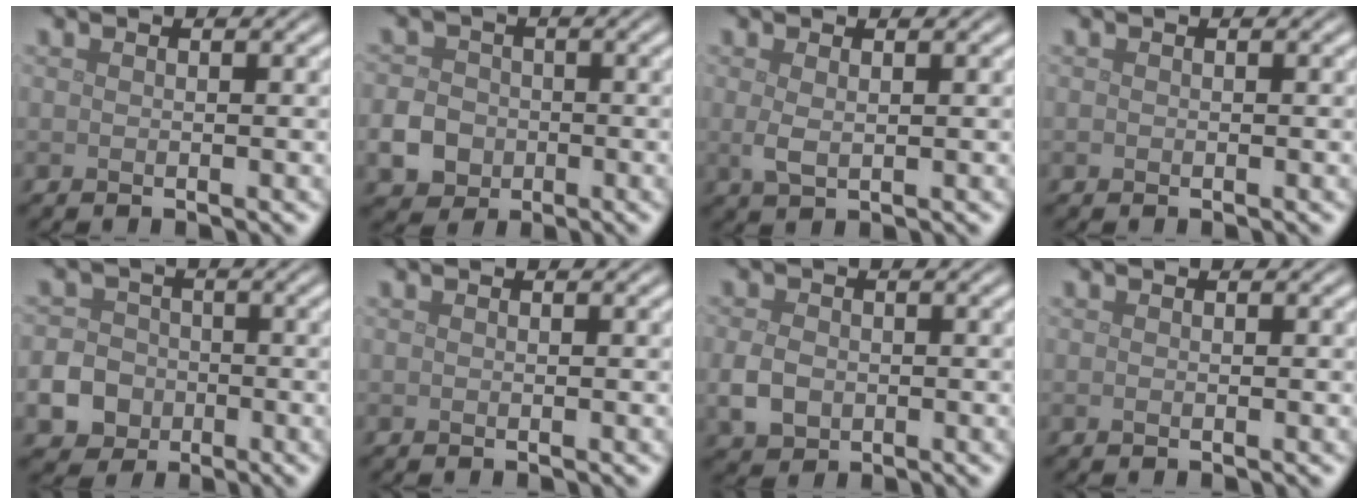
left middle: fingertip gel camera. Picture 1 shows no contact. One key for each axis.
{"total": 3.8, "fx": -1.2, "fy": 3.2, "fz": 1.5, "tx": -0.030, "ty": 0.000, "tz": -0.030}
{"total": 1.5, "fx": 0.3, "fy": 0.6, "fz": 1.3, "tx": -0.031, "ty": -0.002, "tz": 0.008}
{"total": 0.0}
{"total": 9.5, "fx": -4.1, "fy": 8.3, "fz": 2.3, "tx": -0.054, "ty": -0.032, "tz": -0.099}
{"total": 0.0}
{"total": 3.0, "fx": -0.5, "fy": 2.3, "fz": 1.8, "tx": -0.040, "ty": -0.004, "tz": -0.011}
{"total": 0.0}